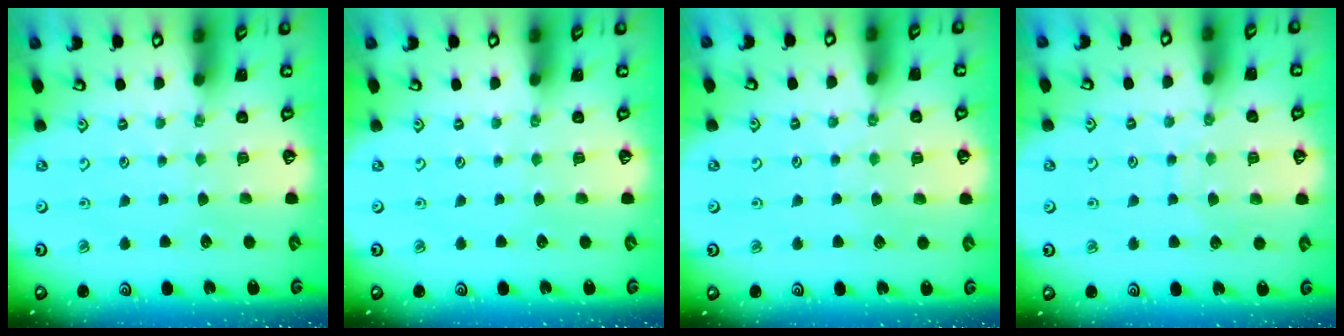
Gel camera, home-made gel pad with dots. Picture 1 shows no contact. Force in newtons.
{"total": 0.0}
{"total": 3.7, "press": 3.7, "slide": 0.4}
{"total": 6.8, "press": 6.8, "slide": 0.6}